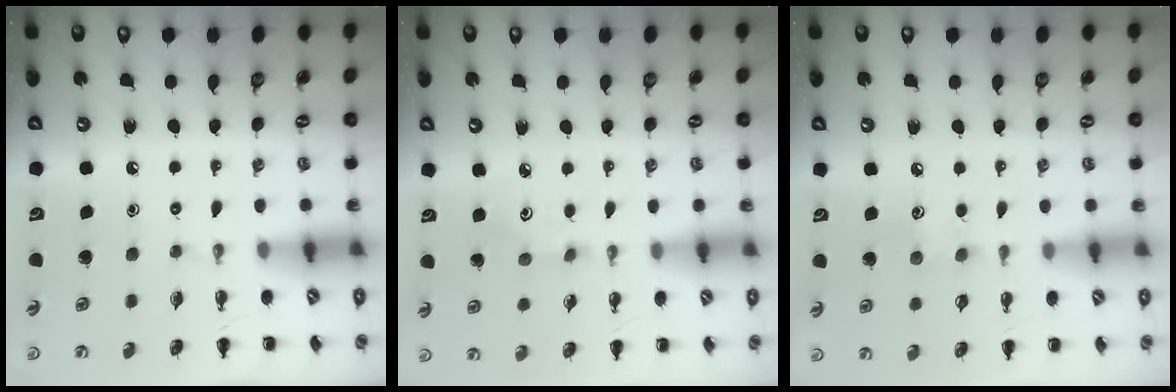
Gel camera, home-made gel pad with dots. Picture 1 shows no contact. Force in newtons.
{"total": 2.8, "press": 2.7, "slide": 0.8}
{"total": 4.8, "press": 4.7, "slide": 1.2}